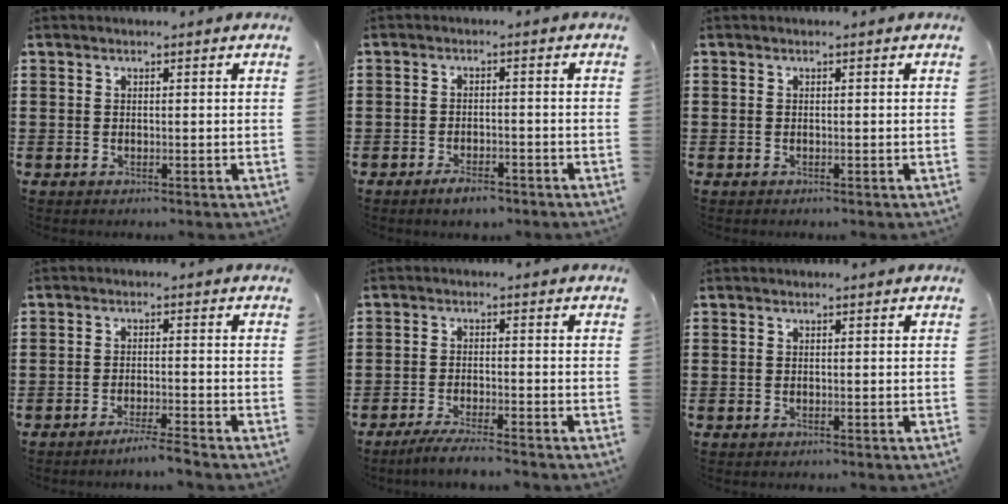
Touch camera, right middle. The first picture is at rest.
{"total": 2.8, "force": [-2.2, 0.8, 1.5], "torque": [-0.026, 0.004, -0.040]}
{"total": 0.0}
{"total": 3.0, "force": [-2.8, -0.4, 1.2], "torque": [-0.018, -0.001, -0.053]}
{"total": 3.3, "force": [-3.1, -0.2, 1.2], "torque": [-0.020, -0.004, -0.060]}
{"total": 0.0}